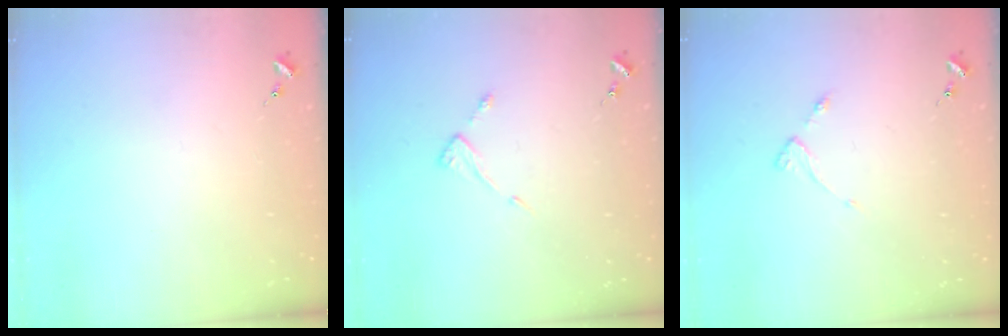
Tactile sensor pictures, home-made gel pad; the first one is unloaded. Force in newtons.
{"total": 3.6, "press": 3.6, "slide": 0.4}
{"total": 2.8, "press": 2.7, "slide": 0.5}